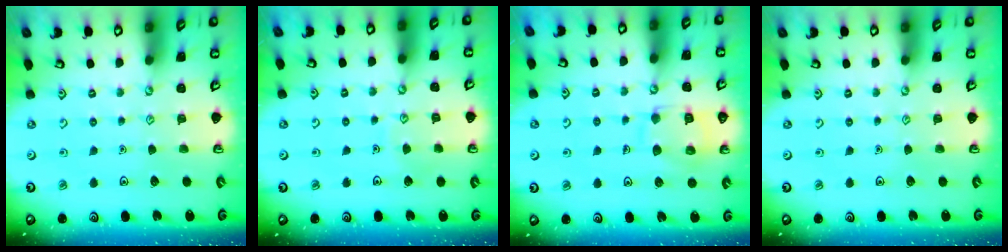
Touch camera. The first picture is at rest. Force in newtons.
{"total": 5.1, "press": 5.1, "slide": 0.6}
{"total": 11.5, "press": 11.4, "slide": 1.2}
{"total": 0.0}